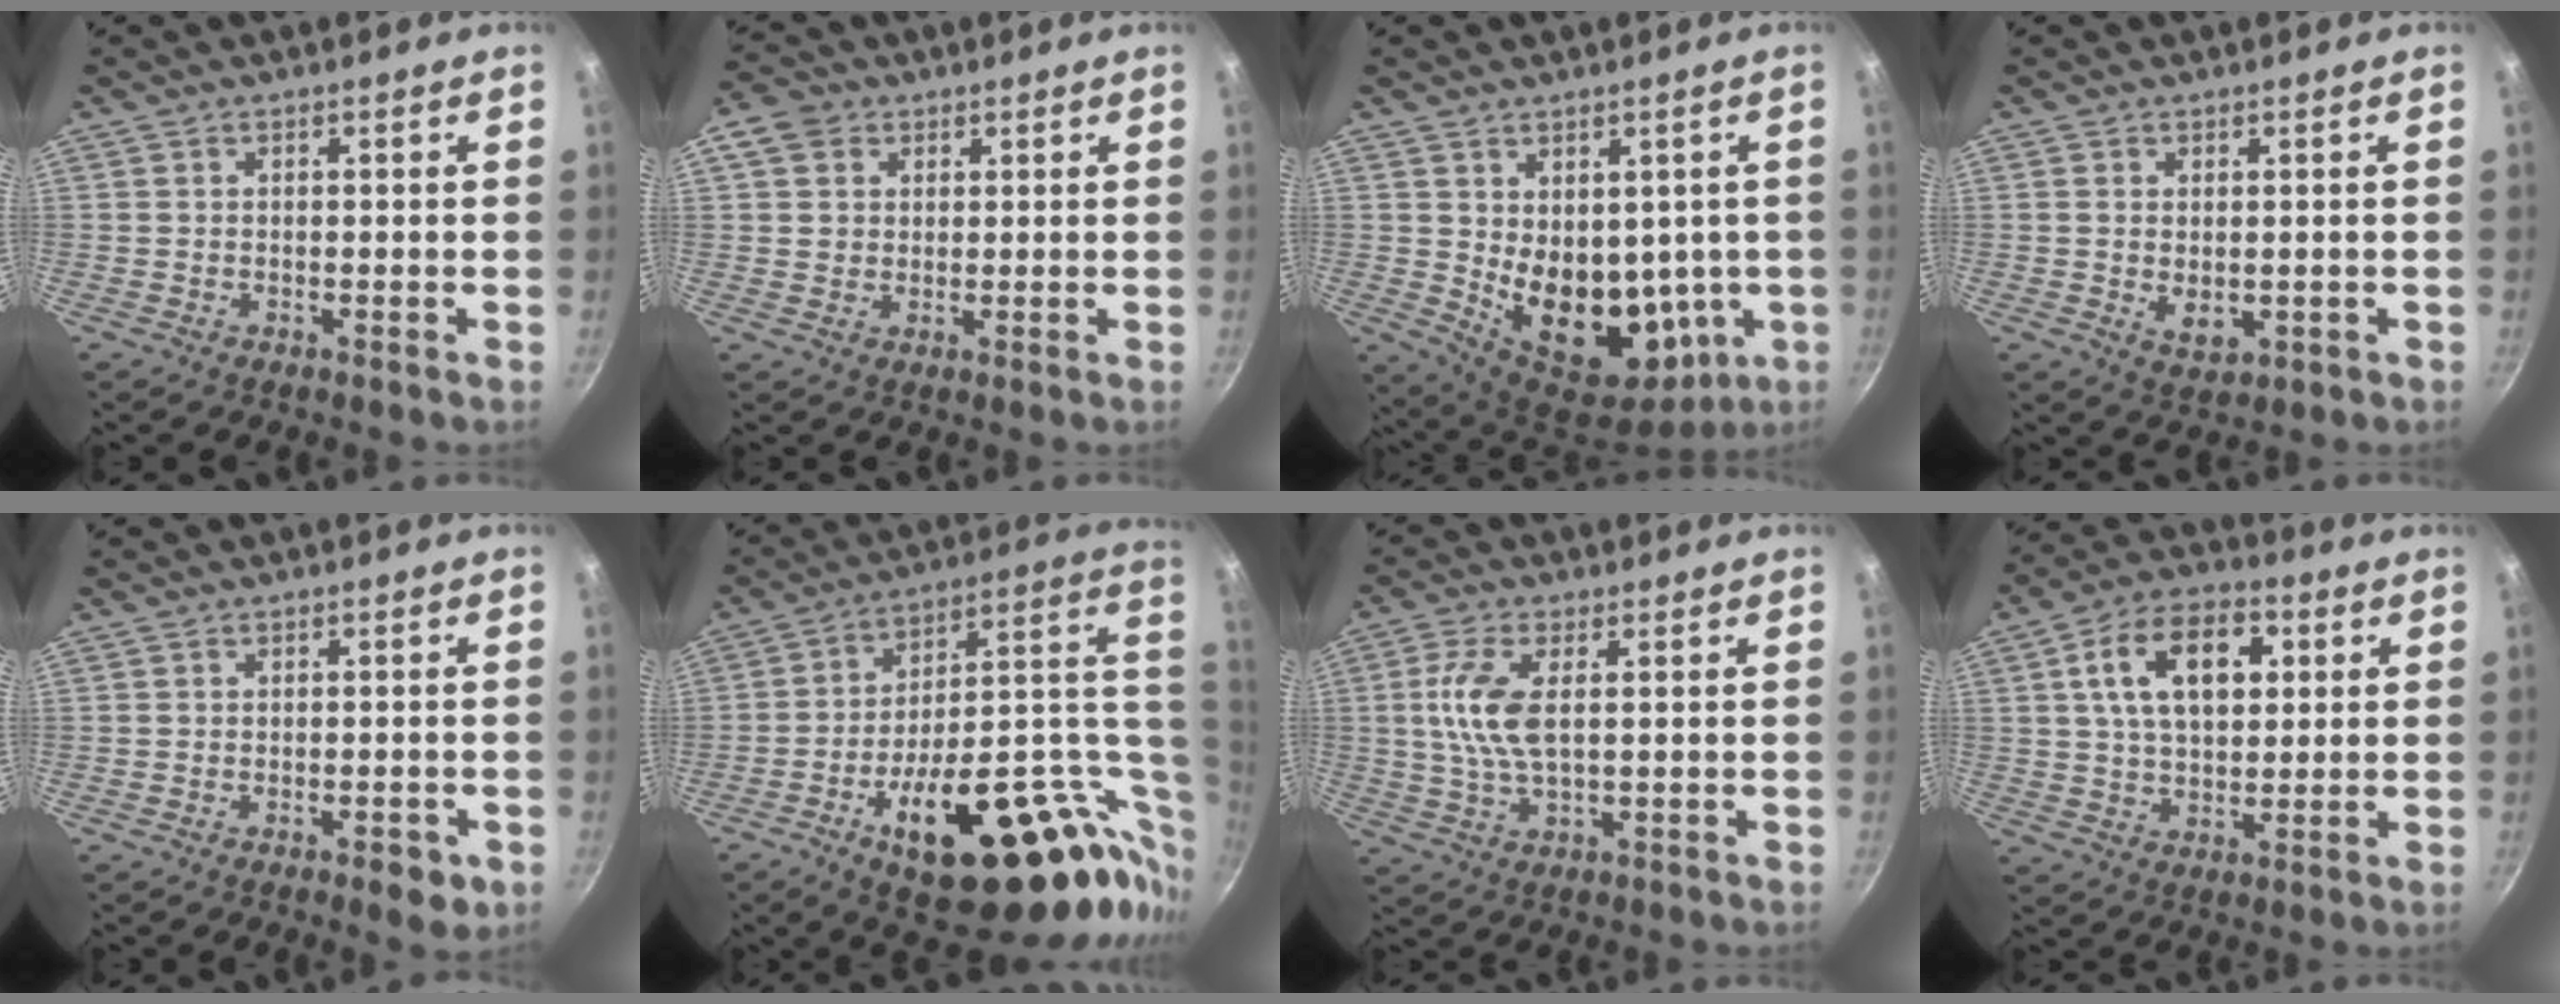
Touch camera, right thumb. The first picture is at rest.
{"total": 5.5, "force": [2.1, 4.7, 2.1], "torque": [-0.009, 0.001, 0.032]}
{"total": 17.2, "force": [0.3, 11.6, 12.7], "torque": [-0.150, -0.035, 0.038]}
{"total": 3.9, "force": [-0.1, 2.5, 3.0], "torque": [-0.049, -0.012, 0.006]}
{"total": 4.0, "force": [-1.7, 1.8, 3.1], "torque": [-0.030, 0.010, -0.017]}
{"total": 31.8, "force": [-4.8, 15.2, 27.5], "torque": [-0.354, 0.021, -0.051]}
{"total": 8.4, "force": [1.1, 3.5, 7.6], "torque": [-0.164, 0.003, 0.020]}
{"total": 14.4, "force": [3.7, 8.9, 10.7], "torque": [-0.155, 0.010, 0.055]}